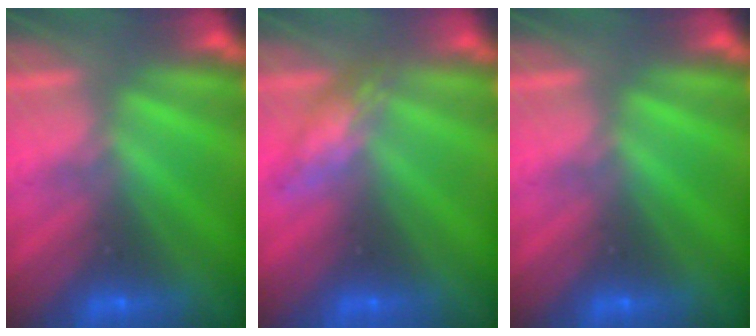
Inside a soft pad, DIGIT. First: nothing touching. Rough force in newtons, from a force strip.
{"total": 2.8}
{"total": 0.0}